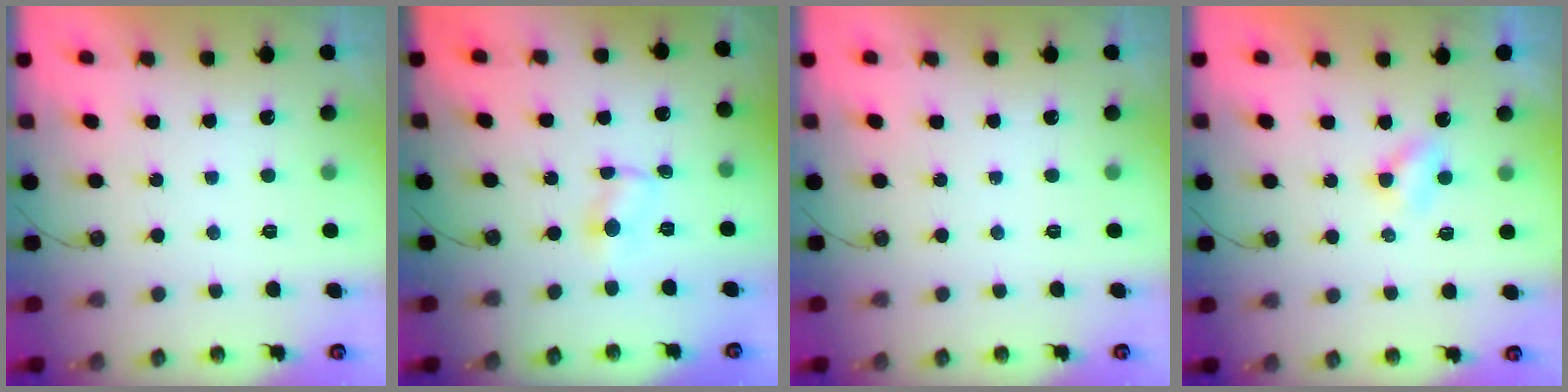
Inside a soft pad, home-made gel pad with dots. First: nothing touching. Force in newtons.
{"total": 1.5, "press": 1.5, "slide": 0.2}
{"total": 0.0}
{"total": 2.4, "press": 2.4, "slide": 0.6}